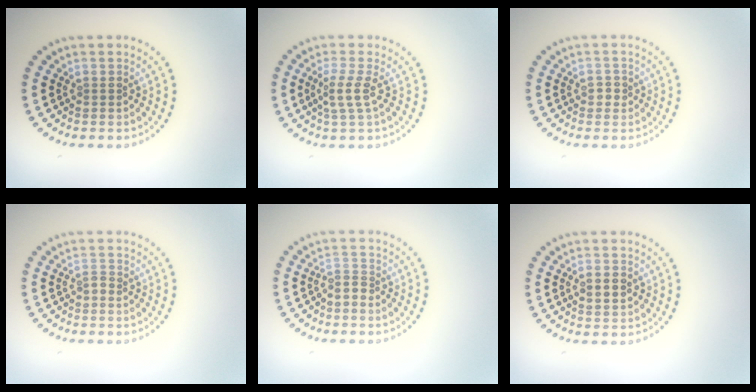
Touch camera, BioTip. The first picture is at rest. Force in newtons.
{"total": 2.2, "press": 1.7, "slide": 1.4}
{"total": 1.0, "press": 1.0, "slide": 0.4}
{"total": 0.8, "press": 0.5, "slide": 0.6}
{"total": 1.7, "press": 1.2, "slide": 1.2}
{"total": 2.0, "press": 1.9, "slide": 0.2}